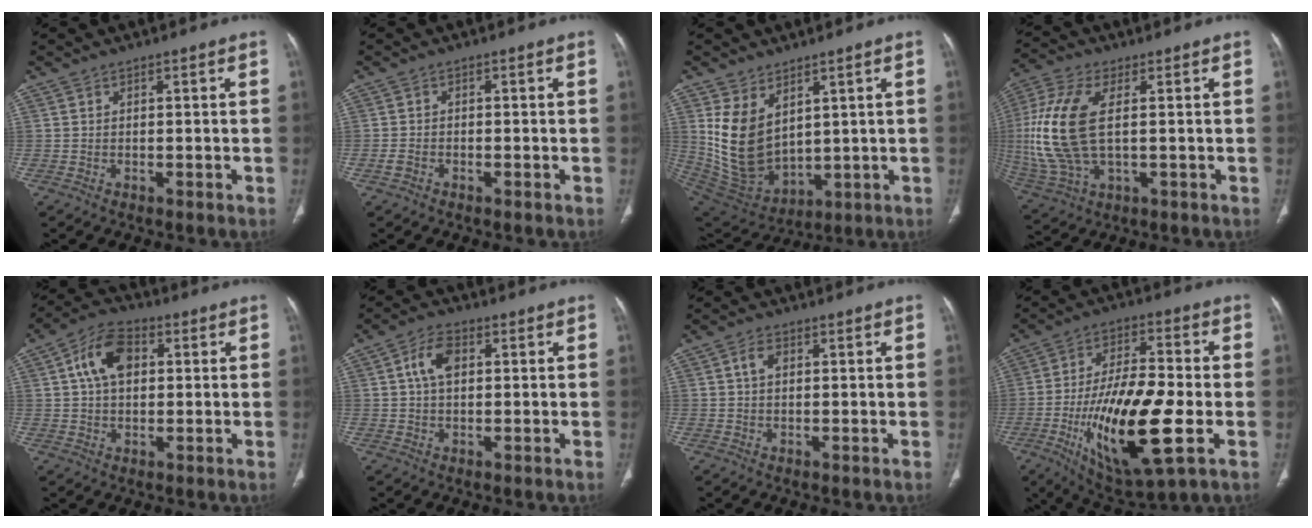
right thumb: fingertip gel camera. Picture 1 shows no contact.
{"total": 1.6, "force": [-0.9, 1.1, 0.8], "torque": [-0.017, 0.004, -0.018]}
{"total": 13.6, "force": [4.1, 8.8, 9.6], "torque": [-0.163, -0.027, 0.112]}
{"total": 17.4, "force": [1.3, 8.7, 15.0], "torque": [-0.359, -0.001, 0.030]}
{"total": 9.6, "force": [2.2, 6.2, 7.0], "torque": [-0.117, 0.016, 0.033]}
{"total": 5.7, "force": [1.2, 3.5, 4.3], "torque": [-0.081, 0.011, 0.019]}
{"total": 2.6, "force": [0.7, 1.6, 1.9], "torque": [-0.034, 0.007, 0.011]}
{"total": 22.0, "force": [-5.4, 7.1, 20.1], "torque": [-0.364, 0.003, -0.079]}